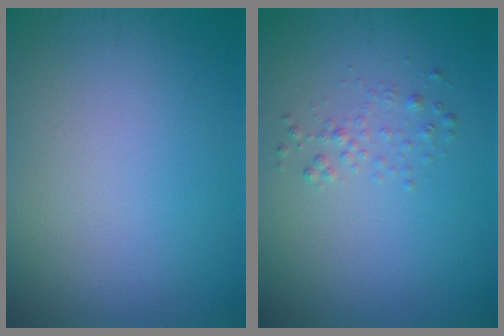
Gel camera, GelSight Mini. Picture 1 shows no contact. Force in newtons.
{"total": 1.0, "press": 1.0, "slide": 0.1}